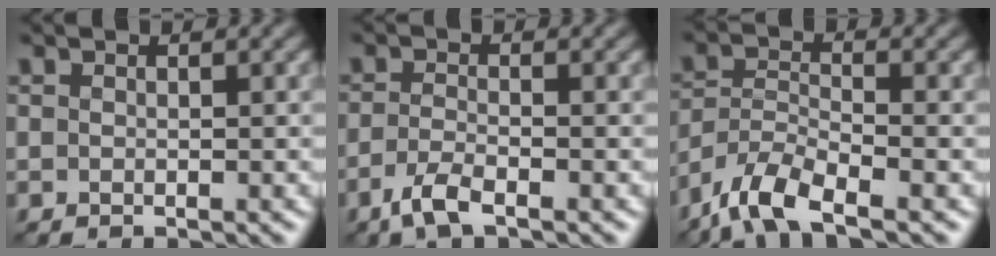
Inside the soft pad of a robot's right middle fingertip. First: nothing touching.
{"total": 2.4, "force": [-1.5, 0.7, 1.7], "torque": [-0.041, 0.000, -0.040]}
{"total": 5.7, "force": [-4.3, 1.8, 3.3], "torque": [-0.066, -0.002, -0.091]}